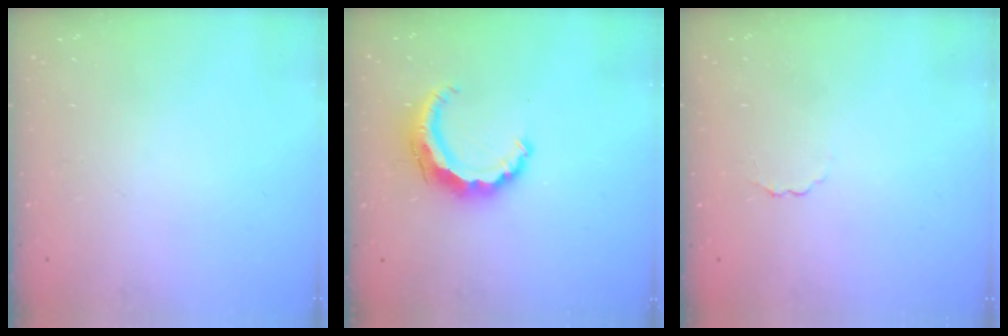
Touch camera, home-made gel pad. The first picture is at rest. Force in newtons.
{"total": 7.9, "press": 7.9, "slide": 0.8}
{"total": 1.7, "press": 1.7, "slide": 0.5}